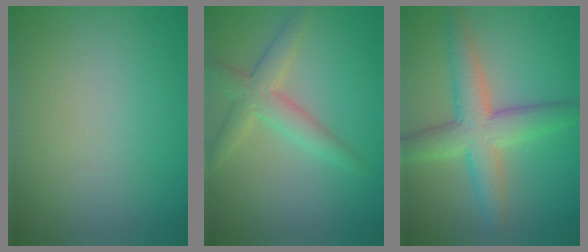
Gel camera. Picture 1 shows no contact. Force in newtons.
{"total": 3.3, "press": 3.3, "slide": 0.2}
{"total": 5.0, "press": 5.0, "slide": 0.3}